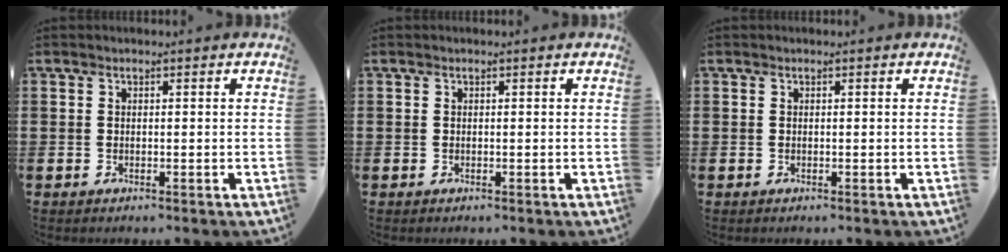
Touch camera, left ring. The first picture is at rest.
{"total": 0.0}
{"total": 0.0}